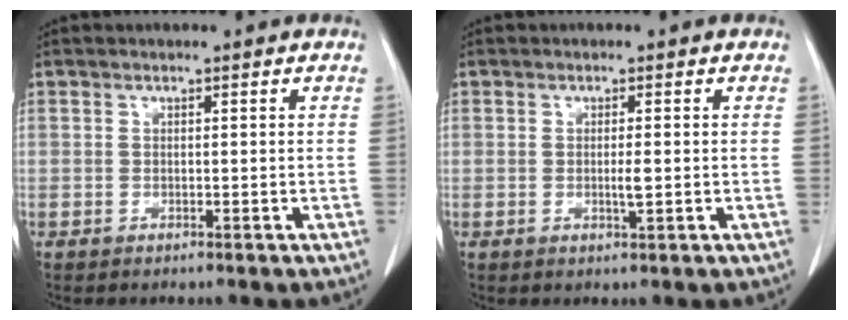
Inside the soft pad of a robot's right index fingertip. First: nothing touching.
{"total": 2.3, "force": [-0.2, 0.5, 2.2], "torque": [-0.044, -0.002, -0.001]}